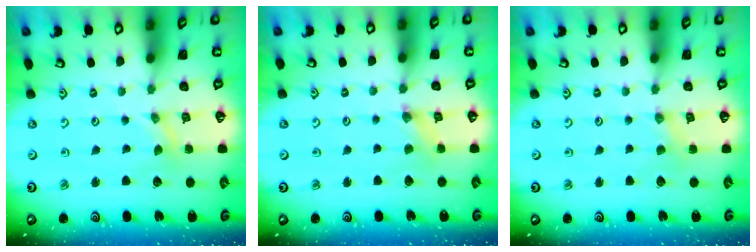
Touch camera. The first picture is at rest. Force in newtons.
{"total": 0.9, "press": 0.8, "slide": 0.3}
{"total": 1.1, "press": 1.0, "slide": 0.3}